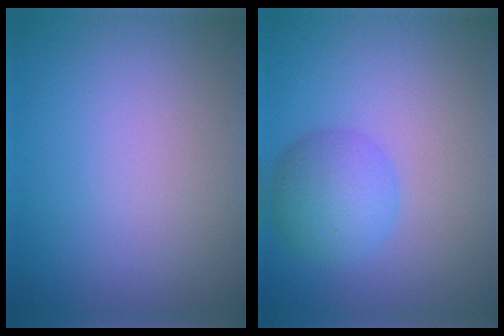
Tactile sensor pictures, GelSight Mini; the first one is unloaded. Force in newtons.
{"total": 4.0, "press": 4.0, "slide": 0.1}